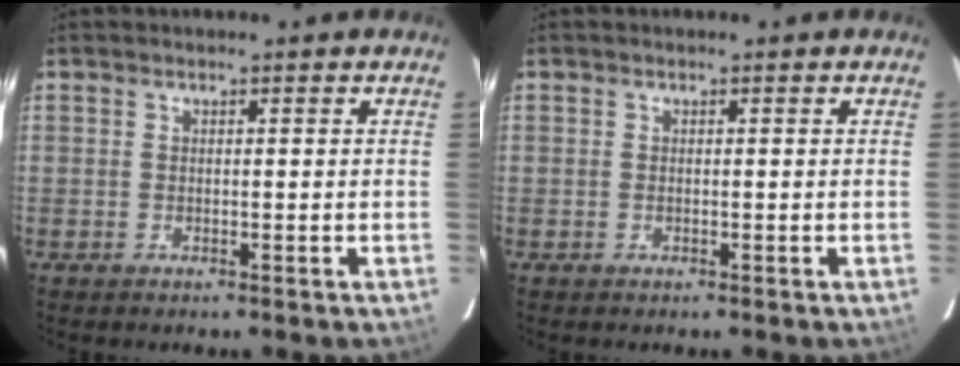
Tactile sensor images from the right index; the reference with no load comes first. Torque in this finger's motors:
{"motor_torque": [-0.07, 0.01, -0.03, 0.00]}